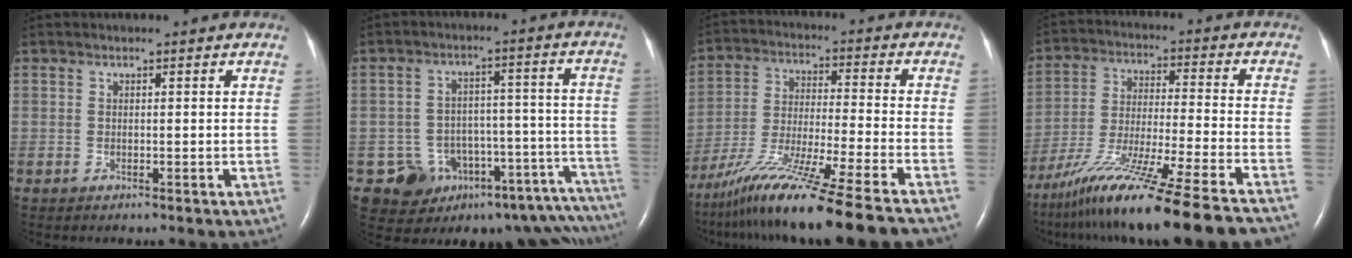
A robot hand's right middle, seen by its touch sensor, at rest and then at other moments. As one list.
[{"total": 16.3, "force": [-12.8, 8.1, 6.2], "torque": [-0.024, 0.076, -0.153]}, {"total": 19.8, "force": [-16.2, -2.2, 11.2], "torque": [-0.202, -0.056, -0.277]}, {"total": 22.2, "force": [-18.1, -1.5, 12.8], "torque": [-0.200, -0.061, -0.303]}]